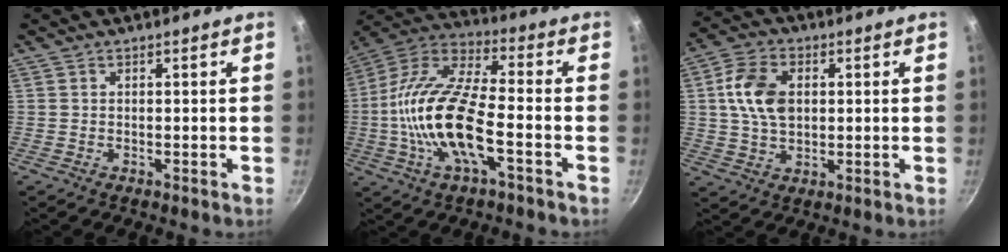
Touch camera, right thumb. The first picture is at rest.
{"total": 18.9, "force": [-4.4, 7.0, 17.0], "torque": [-0.331, 0.036, -0.100]}
{"total": 10.3, "force": [1.6, 7.0, 7.4], "torque": [-0.125, 0.009, 0.024]}